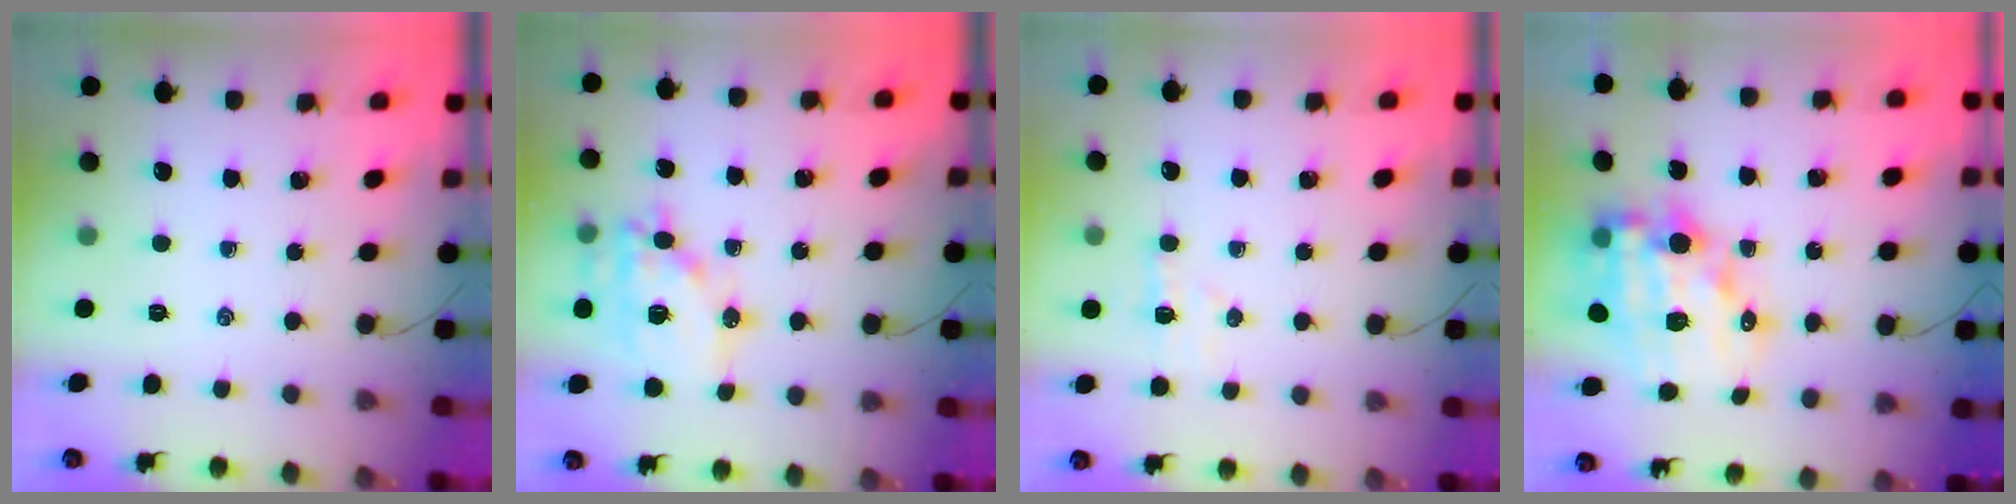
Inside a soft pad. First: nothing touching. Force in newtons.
{"total": 15.5, "press": 15.3, "slide": 2.4}
{"total": 5.2, "press": 5.1, "slide": 1.0}
{"total": 15.3, "press": 14.9, "slide": 3.5}